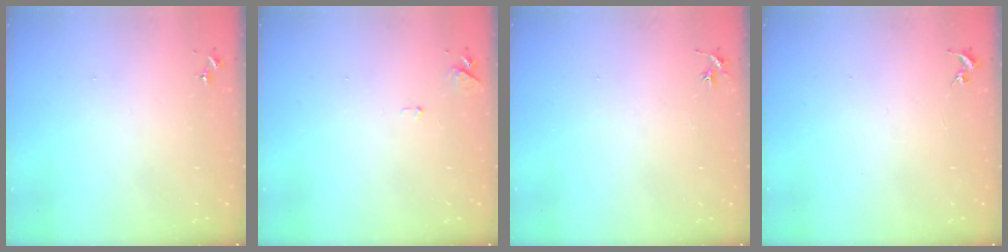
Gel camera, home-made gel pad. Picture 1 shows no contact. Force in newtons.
{"total": 5.6, "press": 5.5, "slide": 0.8}
{"total": 2.9, "press": 2.9, "slide": 0.3}
{"total": 0.0}